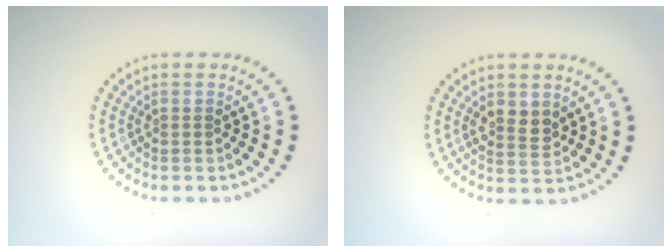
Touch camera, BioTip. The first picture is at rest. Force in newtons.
{"total": 2.1, "press": 2.0, "slide": 0.4}